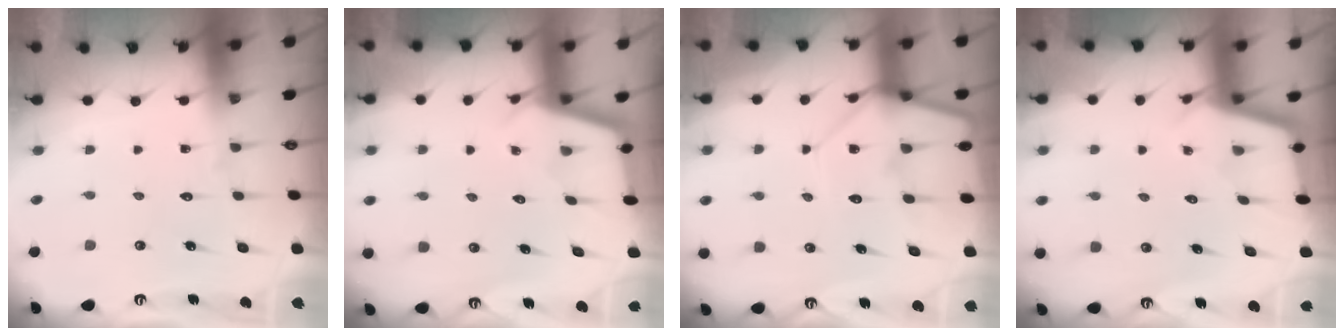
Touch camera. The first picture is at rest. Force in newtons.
{"total": 2.9, "press": 2.9, "slide": 0.3}
{"total": 9.5, "press": 9.4, "slide": 0.9}
{"total": 2.9, "press": 2.9, "slide": 0.3}